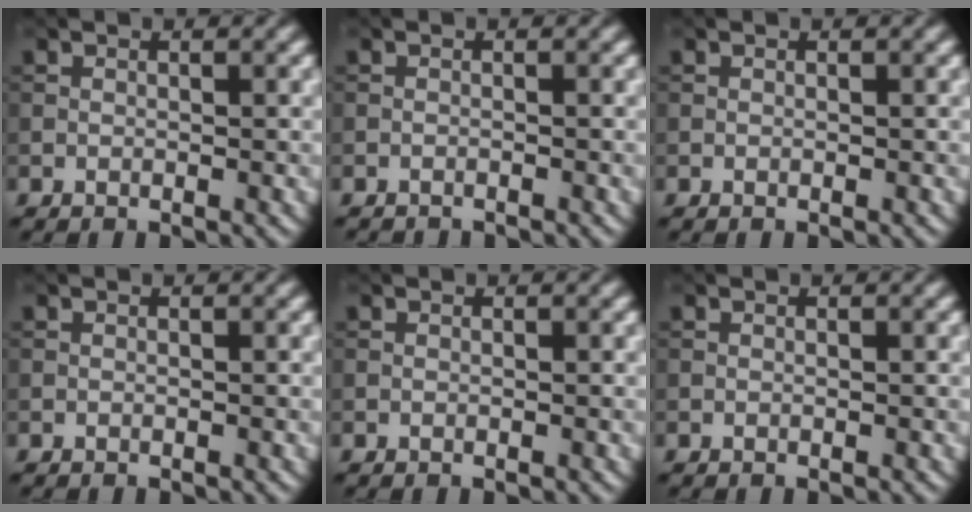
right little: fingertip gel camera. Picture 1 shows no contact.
{"total": 1.1, "force": [-1.1, 0.1, 0.1], "torque": [0.000, -0.008, -0.024]}
{"total": 0.0}
{"total": 0.0}
{"total": 0.0}
{"total": 0.0}